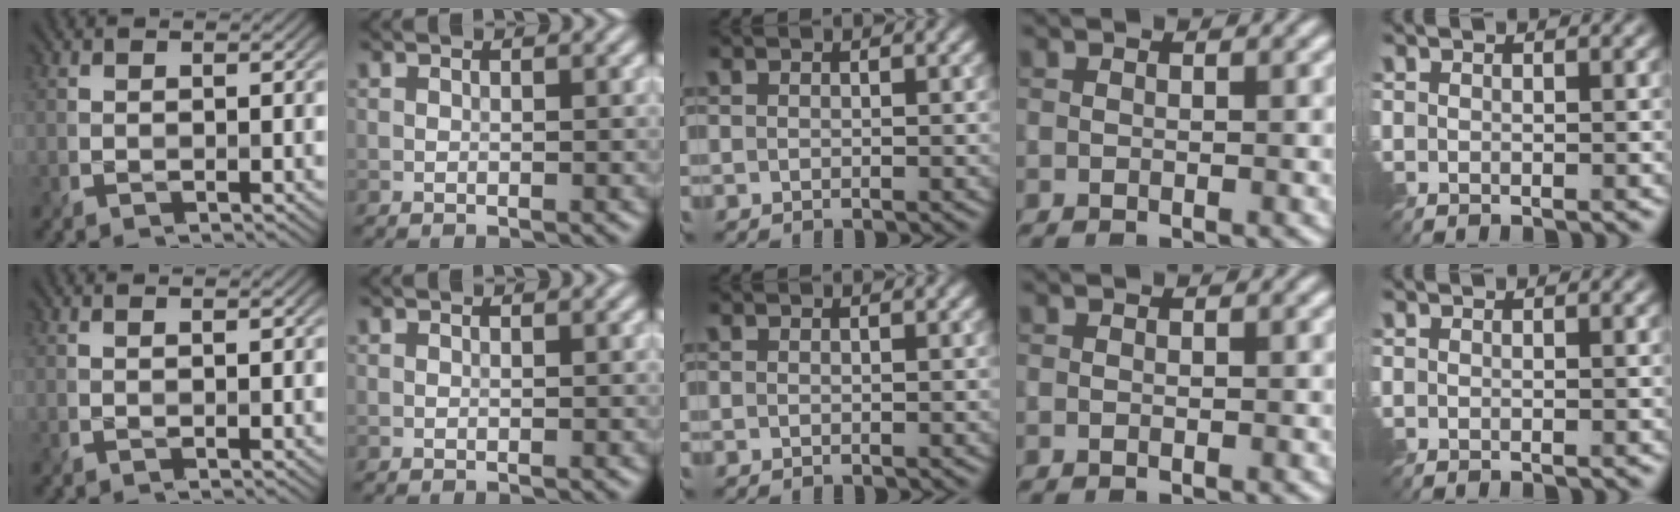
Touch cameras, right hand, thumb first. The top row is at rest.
{"thumb": {"total": 0.6, "force": [0.4, 0.0, 0.4], "torque": [-0.010, -0.002, 0.002]}}